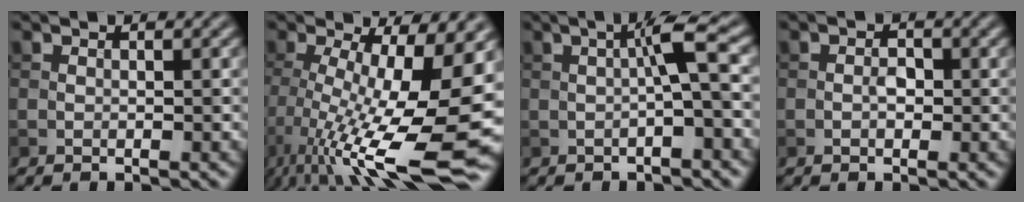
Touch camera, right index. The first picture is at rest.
{"total": 13.7, "force": [-3.3, 3.8, 12.7], "torque": [-0.223, -0.019, -0.050]}
{"total": 3.5, "force": [0.1, 0.3, 3.5], "torque": [-0.058, 0.017, -0.003]}
{"total": 1.3, "force": [-0.3, 0.8, 1.0], "torque": [-0.016, 0.004, -0.008]}